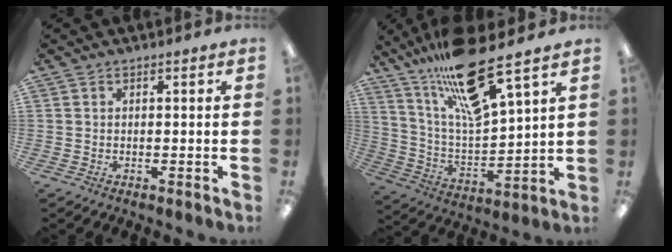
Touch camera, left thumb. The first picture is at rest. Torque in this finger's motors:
{"motor_torque": [0.80, 0.83, 1.66, -1.12, 0.15]}